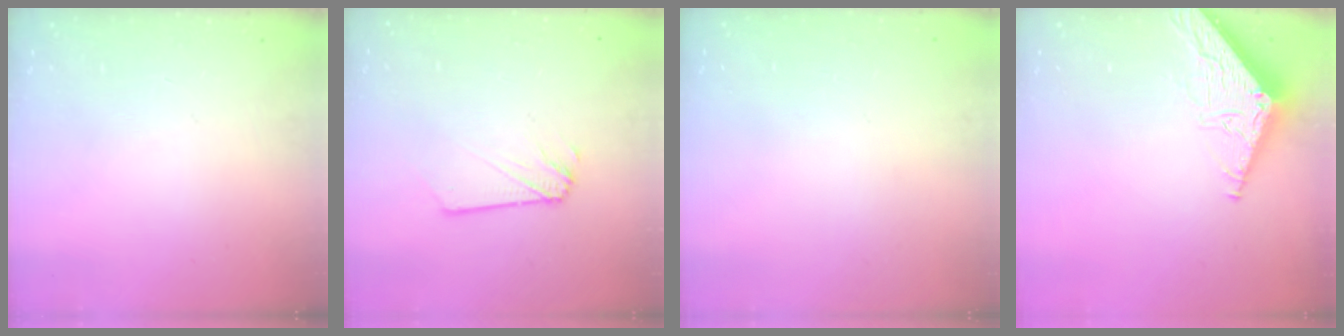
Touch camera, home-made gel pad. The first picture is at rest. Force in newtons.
{"total": 2.2, "press": 2.2, "slide": 0.1}
{"total": 0.0}
{"total": 6.8, "press": 6.8, "slide": 0.5}